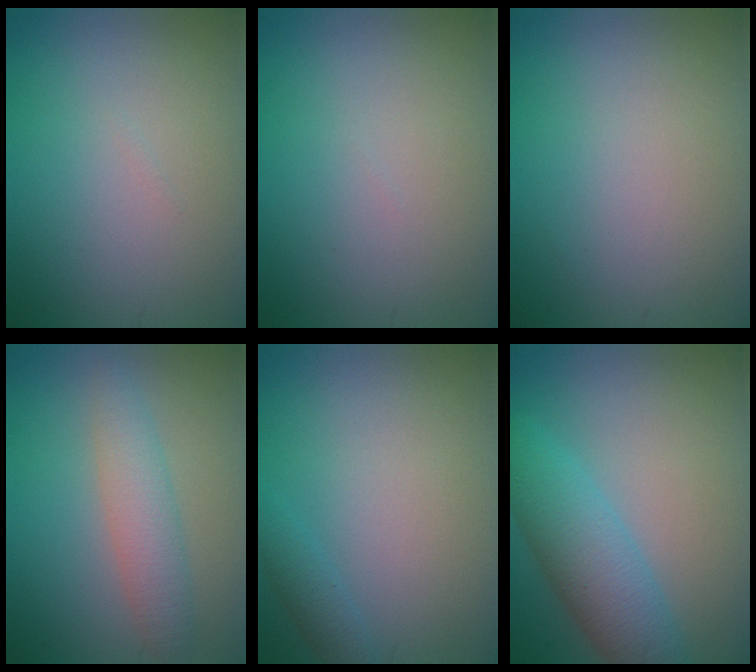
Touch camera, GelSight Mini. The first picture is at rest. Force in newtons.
{"total": 0.0}
{"total": 0.0}
{"total": 3.0, "press": 3.0, "slide": 0.1}
{"total": 1.3, "press": 1.3, "slide": 0.1}
{"total": 5.3, "press": 5.3, "slide": 0.2}